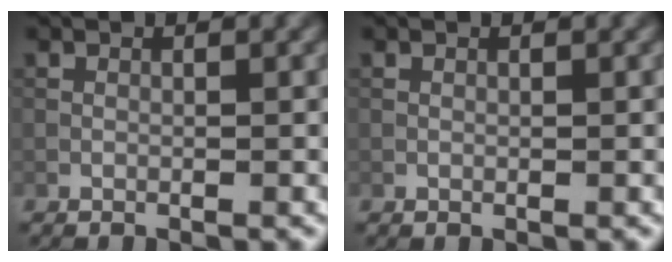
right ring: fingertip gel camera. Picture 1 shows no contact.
{"total": 0.0}